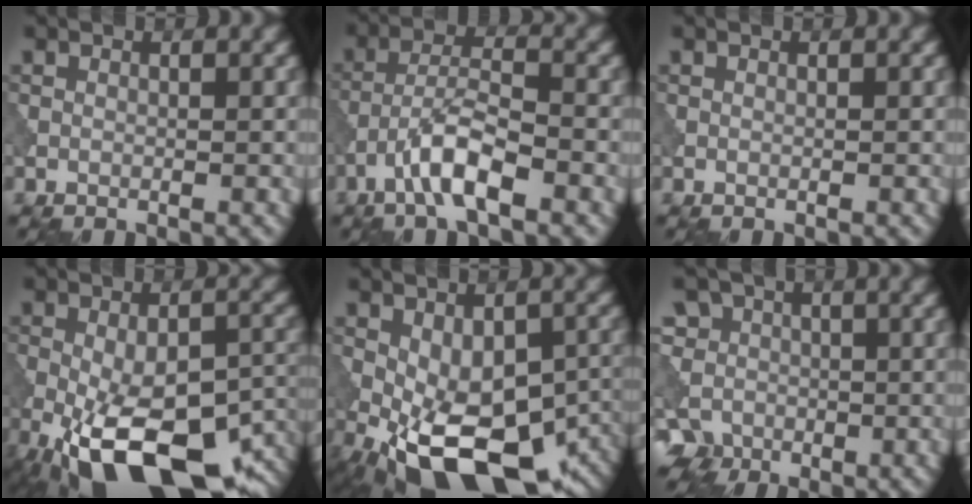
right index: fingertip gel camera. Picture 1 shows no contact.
{"total": 5.0, "force": [-2.8, 1.2, 4.0], "torque": [-0.073, 0.011, -0.057]}
{"total": 0.0}
{"total": 15.0, "force": [-6.6, 6.4, 11.8], "torque": [-0.203, -0.034, -0.106]}
{"total": 14.0, "force": [-5.7, 6.9, 10.7], "torque": [-0.174, -0.029, -0.084]}
{"total": 9.6, "force": [-2.0, 8.9, 3.2], "torque": [-0.078, 0.021, -0.077]}